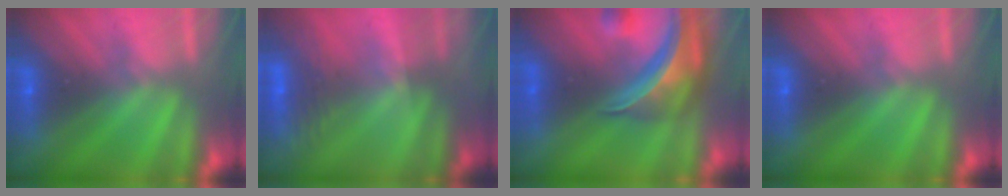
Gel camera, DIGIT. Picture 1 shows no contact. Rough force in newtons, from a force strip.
{"total": 2.8}
{"total": 8.5}
{"total": 0.0}